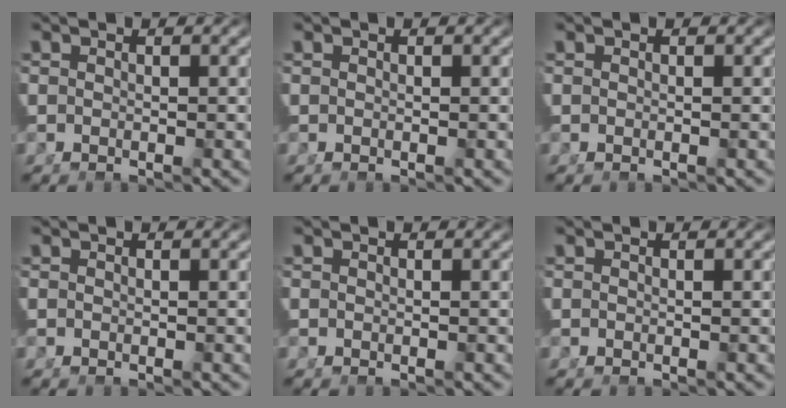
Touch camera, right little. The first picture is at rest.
{"total": 0.0}
{"total": 0.0}
{"total": 0.0}
{"total": 0.0}
{"total": 0.0}